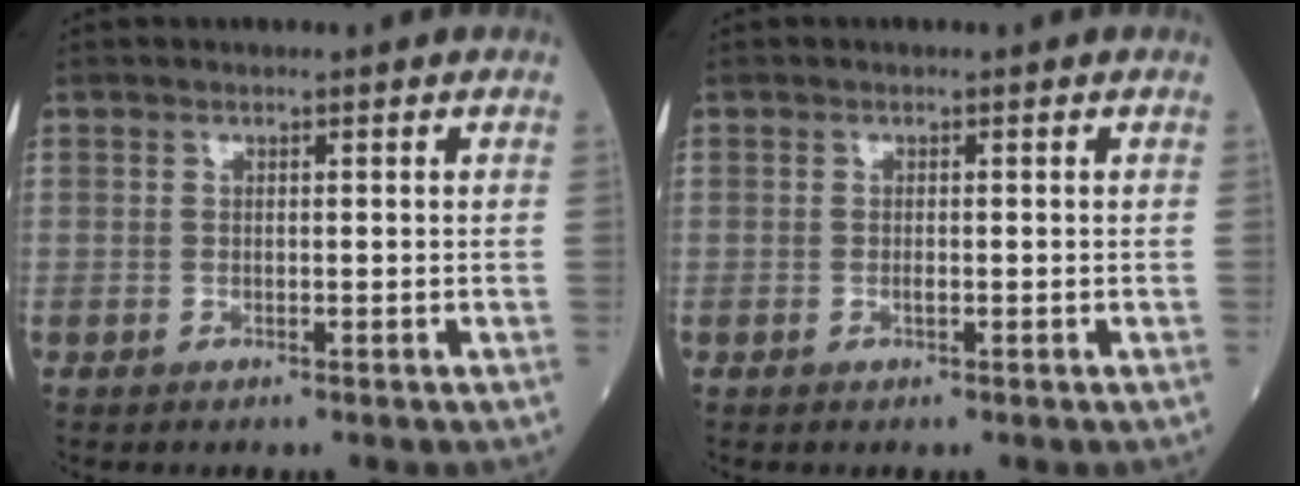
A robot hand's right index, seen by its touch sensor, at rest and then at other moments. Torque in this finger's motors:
{"motor_torque": [0.15, -0.05, 0.08, 0.03]}